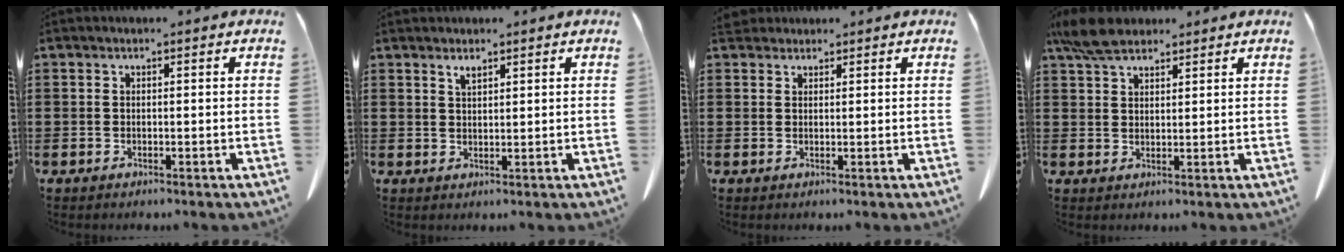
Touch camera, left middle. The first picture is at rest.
{"total": 1.7, "force": [1.4, 0.3, 0.9], "torque": [-0.012, -0.004, 0.025]}
{"total": 2.1, "force": [1.9, 0.8, 0.5], "torque": [-0.016, 0.005, 0.039]}
{"total": 5.8, "force": [4.6, 2.1, 2.8], "torque": [-0.069, -0.002, 0.089]}